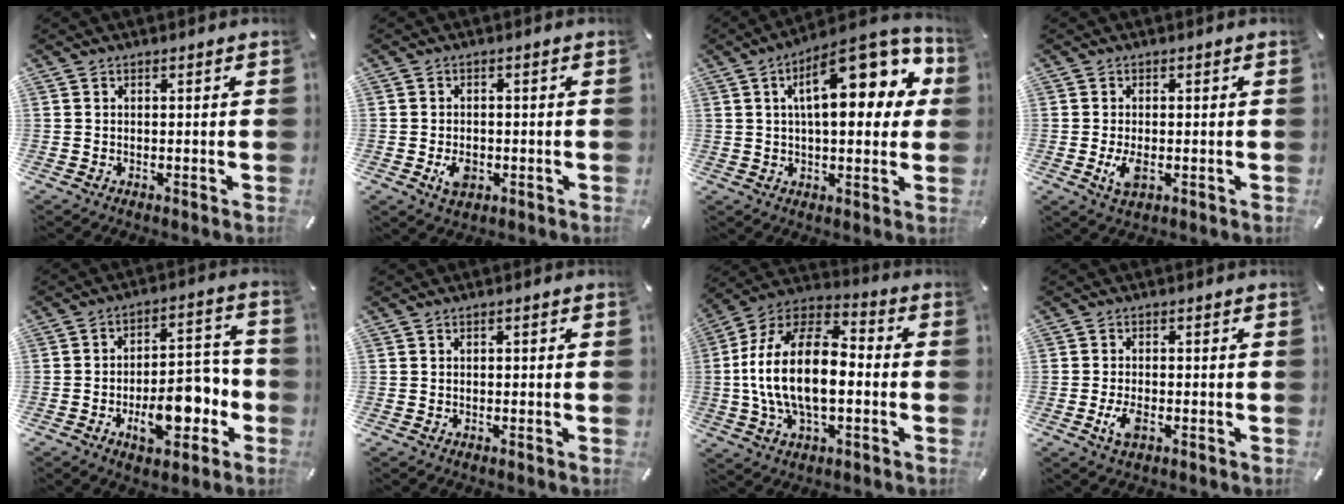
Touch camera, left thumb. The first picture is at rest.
{"total": 3.9, "force": [-1.1, 2.8, 2.5], "torque": [-0.049, -0.002, -0.021]}
{"total": 19.7, "force": [6.4, 8.6, 16.5], "torque": [-0.243, -0.020, 0.097]}
{"total": 4.0, "force": [-0.9, 2.1, 3.3], "torque": [-0.083, -0.006, -0.019]}
{"total": 13.4, "force": [-4.8, 7.4, 10.0], "torque": [-0.138, 0.014, -0.080]}
{"total": 0.7, "force": [-0.1, 0.3, 0.6], "torque": [-0.011, 0.000, -0.003]}
{"total": 19.1, "force": [-2.3, 10.9, 15.5], "torque": [-0.313, 0.011, -0.041]}
{"total": 3.8, "force": [-1.5, 1.9, 3.0], "torque": [-0.075, -0.003, -0.030]}